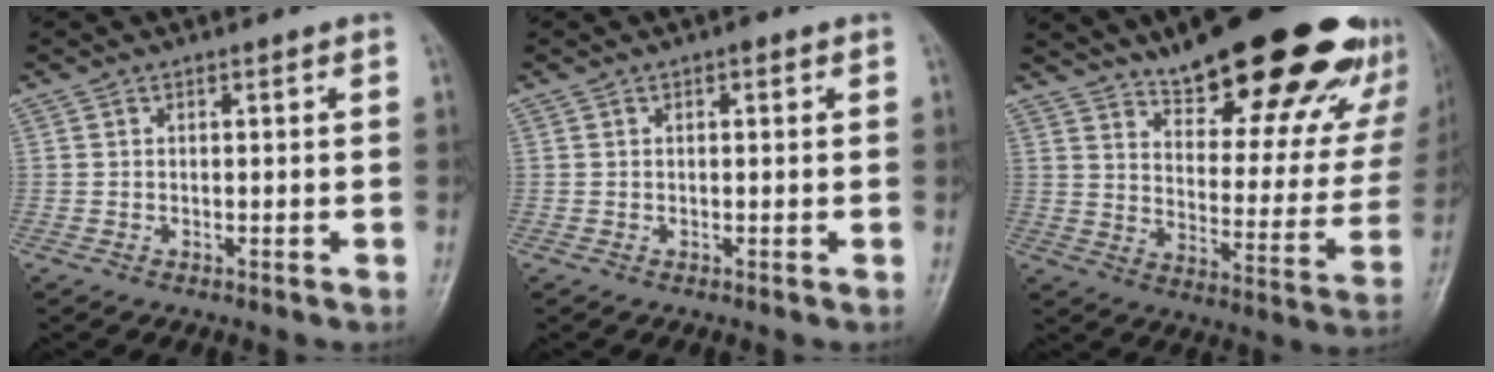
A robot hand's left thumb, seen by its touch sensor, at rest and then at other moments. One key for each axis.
{"total": 0.8, "fx": 0.4, "fy": 0.4, "fz": 0.5, "tx": -0.006, "ty": 0.001, "tz": 0.001}
{"total": 29.3, "fx": 21.3, "fy": 9.3, "fz": 17.8, "tx": -0.214, "ty": -0.092, "tz": 0.292}